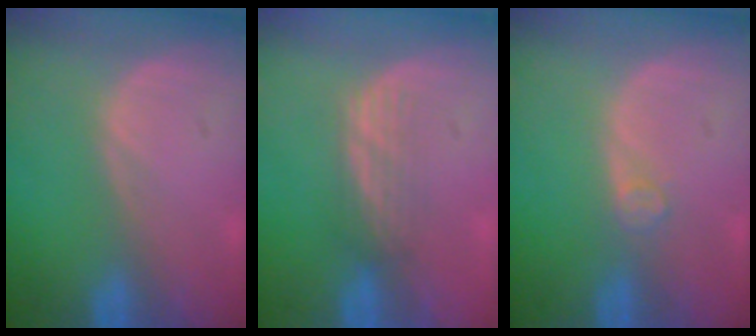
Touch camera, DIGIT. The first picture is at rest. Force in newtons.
{"total": 3.1, "press": 2.7, "slide": 1.6}
{"total": 1.5, "press": 1.5, "slide": 0.2}